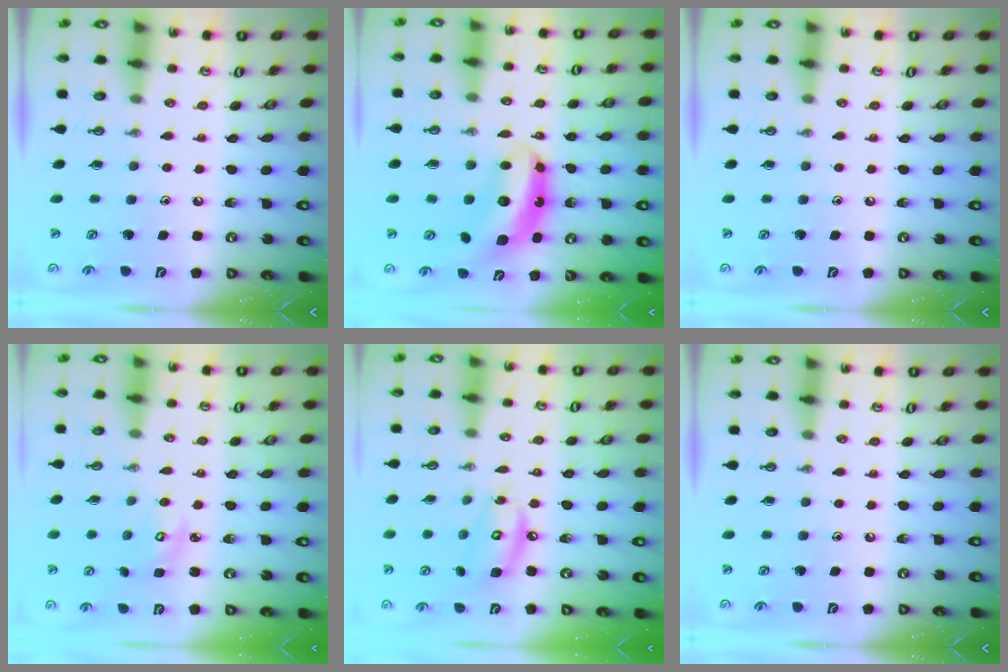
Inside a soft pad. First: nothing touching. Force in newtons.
{"total": 7.4, "press": 7.4, "slide": 0.7}
{"total": 0.0}
{"total": 2.7, "press": 2.7, "slide": 0.0}
{"total": 10.5, "press": 10.5, "slide": 1.1}
{"total": 0.0}